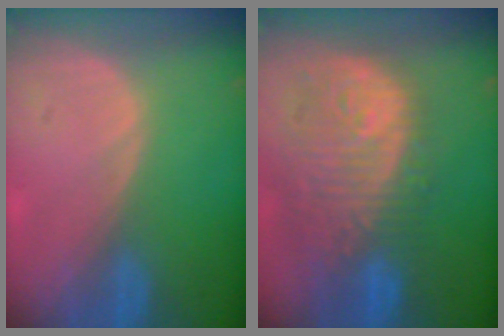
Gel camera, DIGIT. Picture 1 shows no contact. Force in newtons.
{"total": 12.2, "press": 10.9, "slide": 5.5}